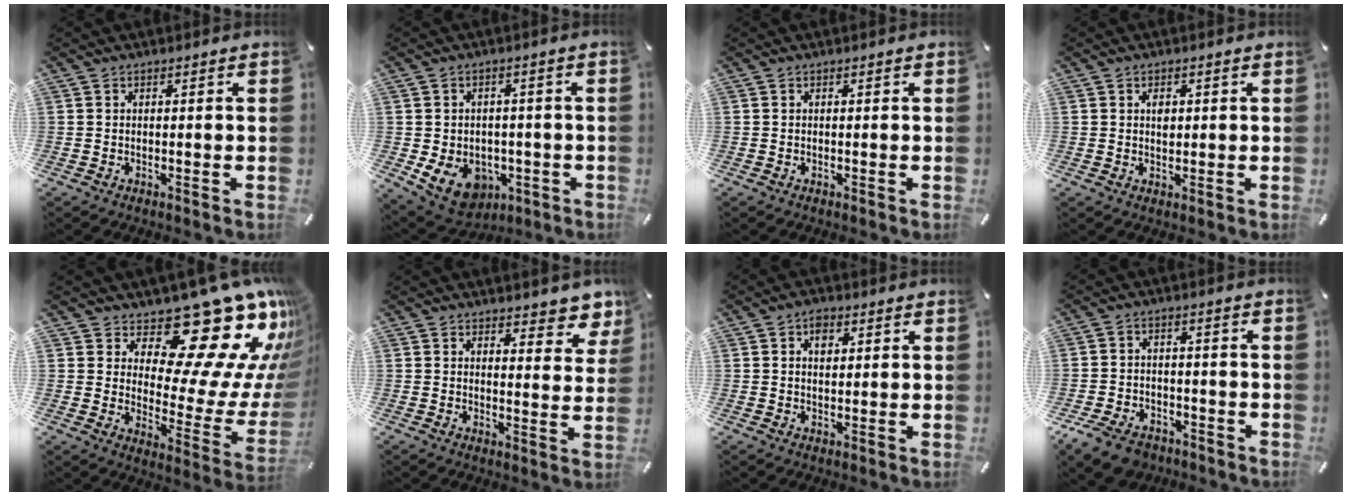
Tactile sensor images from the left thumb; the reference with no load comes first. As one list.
[{"total": 9.7, "force": [-3.3, 7.8, 4.9], "torque": [-0.087, 0.013, -0.054]}, {"total": 0.0}, {"total": 1.8, "force": [0.4, 1.2, 1.3], "torque": [-0.020, 0.000, 0.004]}, {"total": 23.7, "force": [15.8, 8.6, 15.3], "torque": [-0.188, -0.141, 0.264]}, {"total": 4.9, "force": [4.3, 2.1, 1.0], "torque": [0.005, -0.038, 0.075]}, {"total": 3.2, "force": [1.1, 2.2, 2.1], "torque": [-0.023, -0.002, 0.013]}, {"total": 7.7, "force": [-5.3, 4.6, 3.1], "torque": [-0.071, 0.024, -0.101]}]